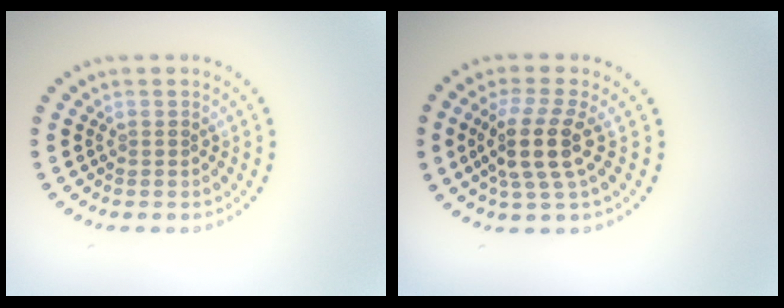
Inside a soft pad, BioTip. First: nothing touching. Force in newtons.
{"total": 4.1, "press": 3.4, "slide": 2.4}